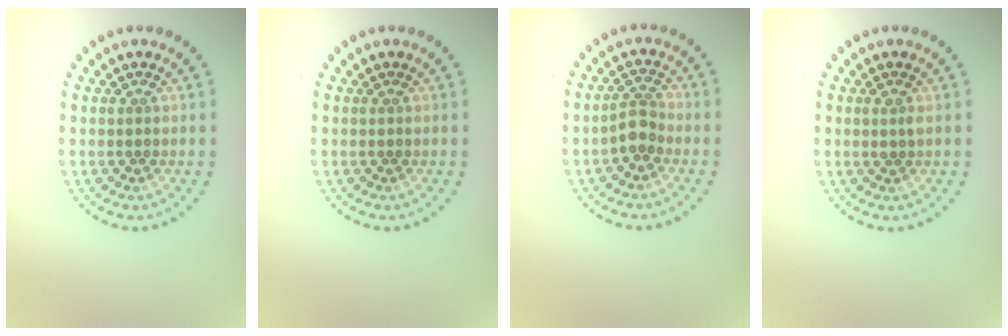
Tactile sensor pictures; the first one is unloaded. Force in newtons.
{"total": 0.0}
{"total": 2.1, "press": 1.7, "slide": 1.2}
{"total": 0.5, "press": 0.5, "slide": 0.1}